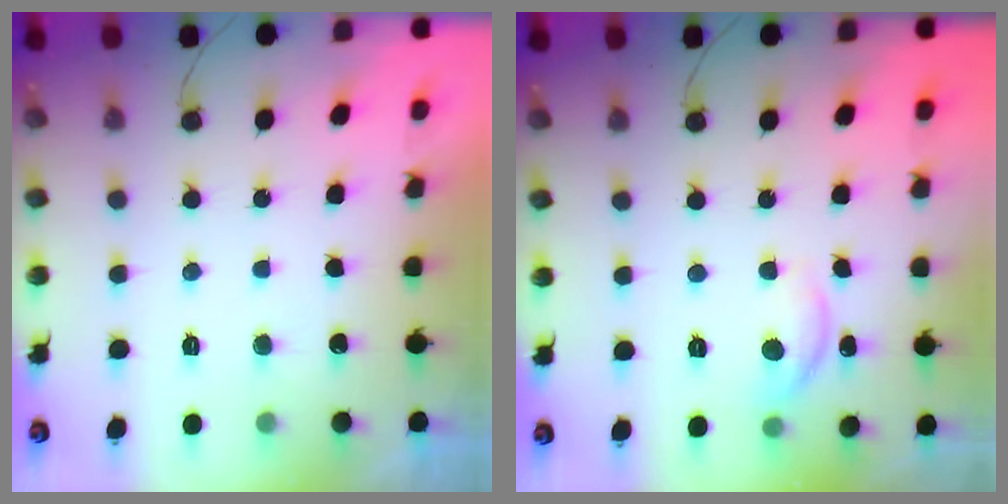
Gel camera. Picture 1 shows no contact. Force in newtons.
{"total": 6.5, "press": 6.5, "slide": 0.7}